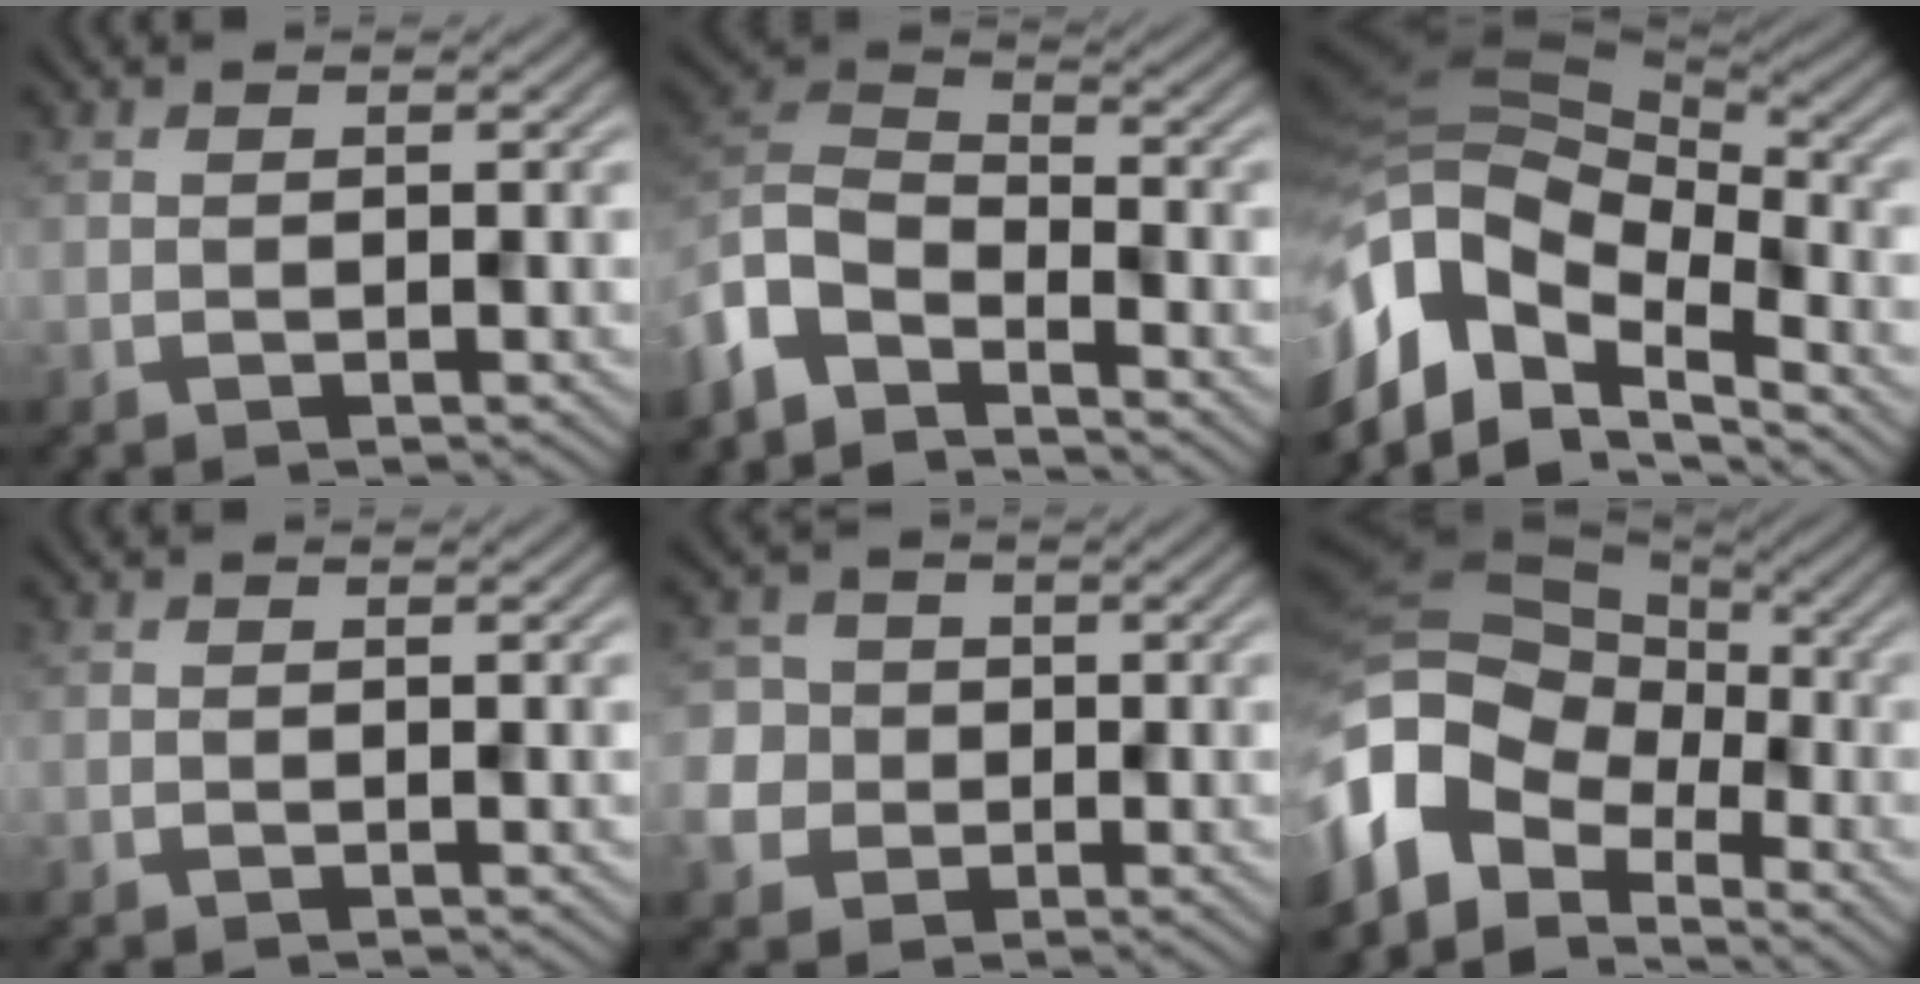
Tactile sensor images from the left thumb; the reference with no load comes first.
{"total": 8.2, "force": [-6.3, 3.0, 4.3], "torque": [-0.107, -0.007, -0.145]}
{"total": 14.4, "force": [-6.6, 8.5, 9.6], "torque": [-0.249, -0.024, -0.110]}
{"total": 0.0}
{"total": 6.1, "force": [-1.1, 5.8, 1.5], "torque": [-0.053, 0.004, -0.046]}
{"total": 12.4, "force": [-5.4, 8.6, 7.0], "torque": [-0.181, -0.019, -0.100]}